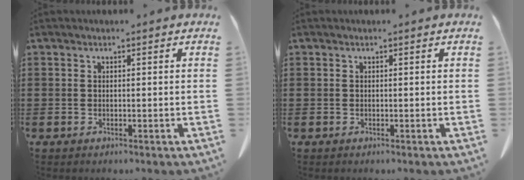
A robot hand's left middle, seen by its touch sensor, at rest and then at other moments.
{"total": 0.0}